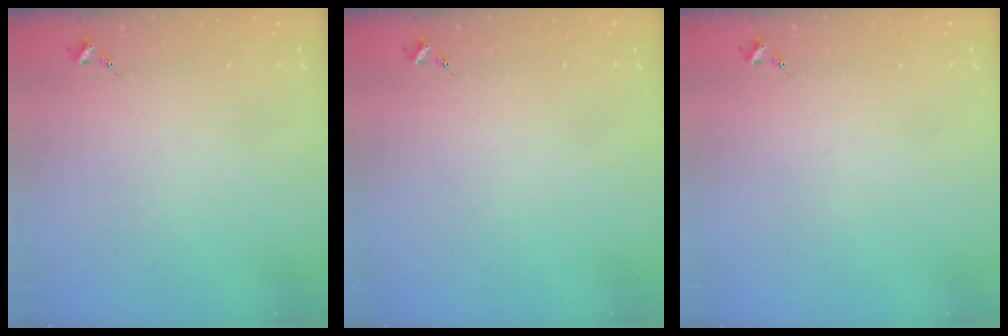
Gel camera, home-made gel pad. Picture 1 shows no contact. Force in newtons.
{"total": 0.0}
{"total": 0.0}